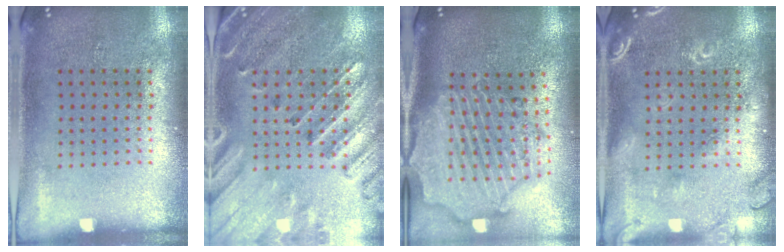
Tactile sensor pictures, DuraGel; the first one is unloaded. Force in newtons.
{"total": 2.9, "press": 2.7, "slide": 1.1}
{"total": 3.2, "press": 2.8, "slide": 1.6}
{"total": 2.8, "press": 2.7, "slide": 0.4}